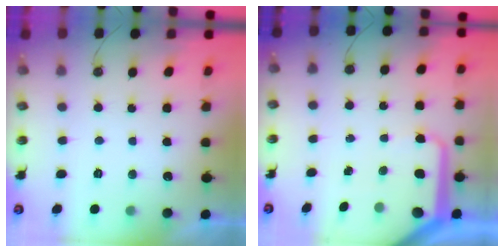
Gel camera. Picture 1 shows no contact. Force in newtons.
{"total": 11.3, "press": 11.2, "slide": 1.1}